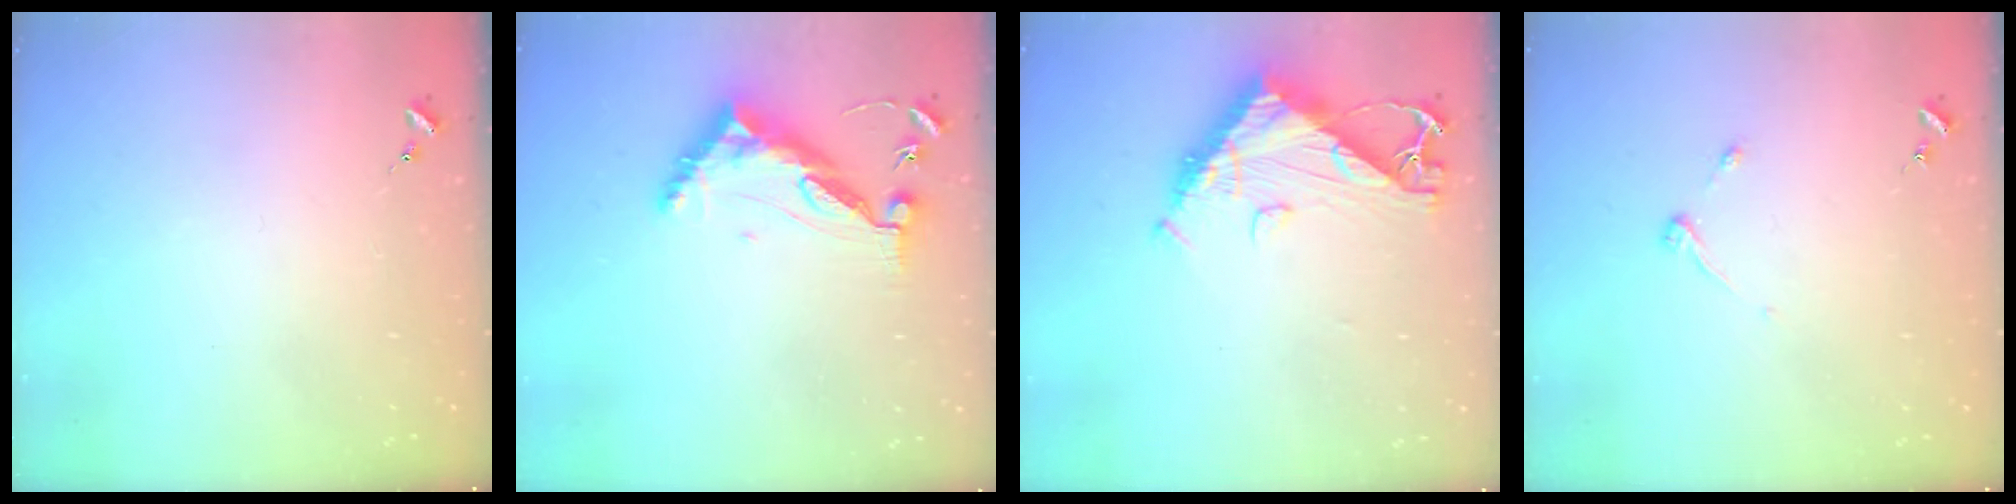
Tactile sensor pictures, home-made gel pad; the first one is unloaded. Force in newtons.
{"total": 10.6, "press": 10.5, "slide": 0.9}
{"total": 10.6, "press": 10.5, "slide": 1.1}
{"total": 3.7, "press": 3.6, "slide": 0.6}